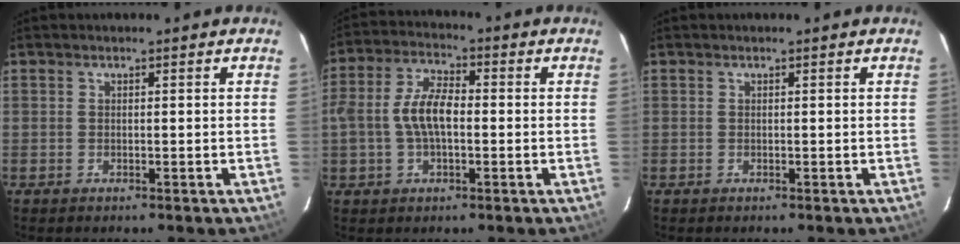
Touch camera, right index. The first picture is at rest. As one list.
[{"total": 8.4, "force": [-0.9, 4.3, 7.2], "torque": [-0.145, 0.016, -0.015]}, {"total": 0.0}]